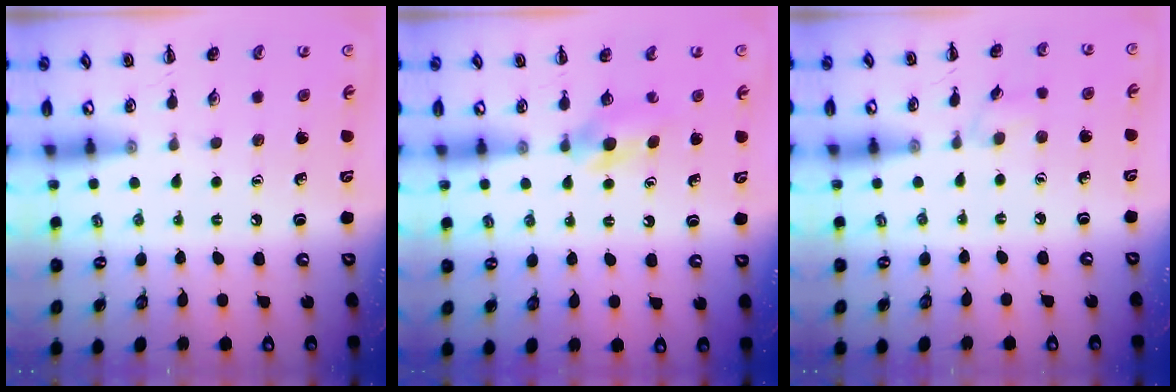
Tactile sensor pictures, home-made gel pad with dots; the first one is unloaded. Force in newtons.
{"total": 4.1, "press": 3.9, "slide": 1.2}
{"total": 3.4, "press": 3.1, "slide": 1.3}